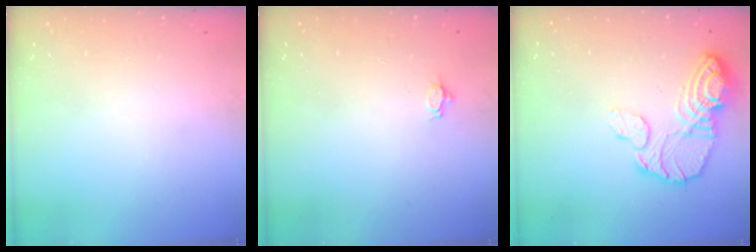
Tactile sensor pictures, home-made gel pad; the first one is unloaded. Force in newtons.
{"total": 3.4, "press": 3.4, "slide": 0.4}
{"total": 14.1, "press": 14.0, "slide": 1.5}